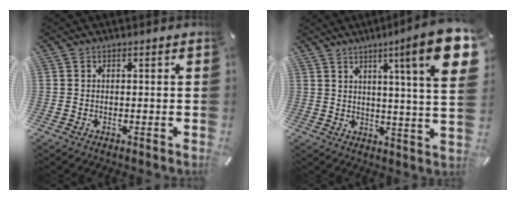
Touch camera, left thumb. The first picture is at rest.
{"total": 16.8, "force": [7.5, 1.3, 15.0], "torque": [-0.226, -0.037, 0.102]}